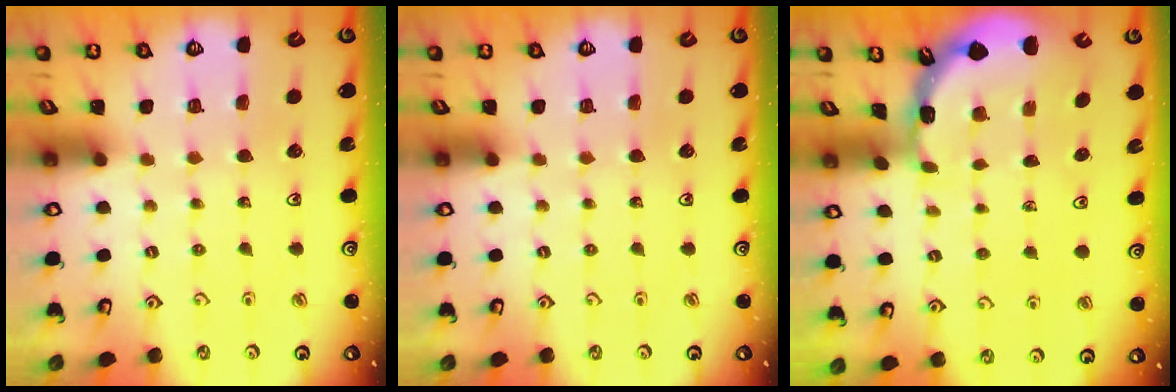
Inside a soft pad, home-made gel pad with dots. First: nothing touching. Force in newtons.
{"total": 0.0}
{"total": 1.8, "press": 1.8, "slide": 0.2}